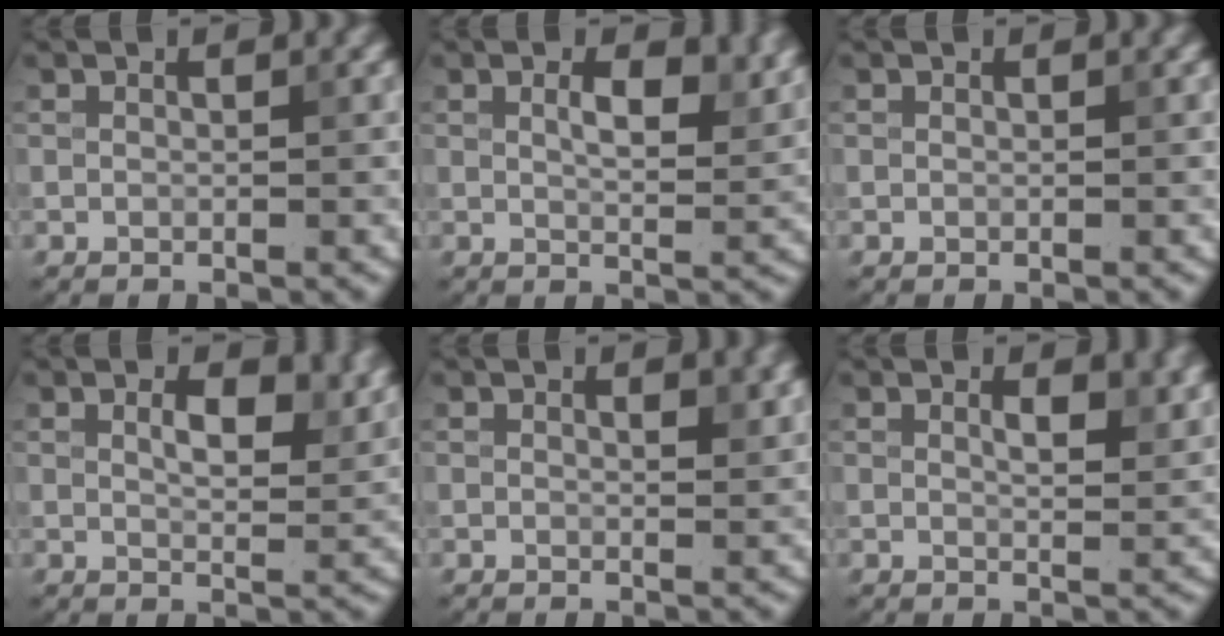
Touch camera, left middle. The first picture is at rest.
{"total": 4.0, "force": [2.0, 1.6, 3.1], "torque": [-0.053, -0.004, 0.032]}
{"total": 0.0}
{"total": 4.4, "force": [2.2, 1.9, 3.3], "torque": [-0.056, -0.005, 0.033]}
{"total": 1.1, "force": [0.7, 0.3, 0.8], "torque": [-0.010, -0.004, 0.011]}
{"total": 2.8, "force": [1.5, 1.0, 2.1], "torque": [-0.027, -0.003, 0.025]}